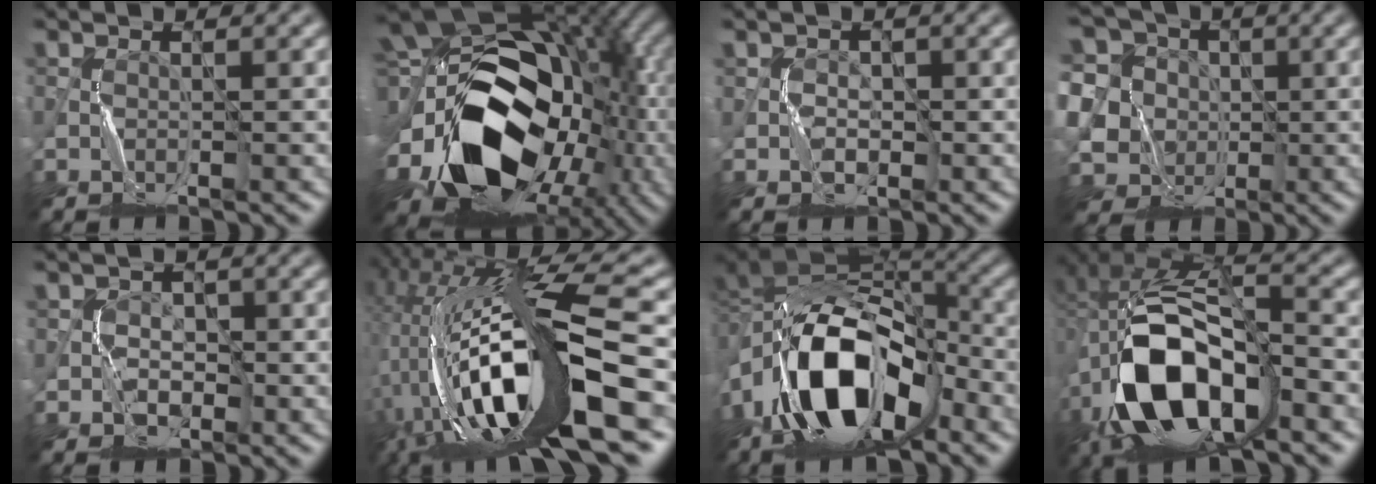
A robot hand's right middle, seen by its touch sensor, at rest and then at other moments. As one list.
[{"total": 19.6, "force": [-3.5, 14.0, 13.2], "torque": [-0.251, -0.024, -0.043]}, {"total": 1.6, "force": [-0.3, 1.4, 0.6], "torque": [-0.005, -0.002, -0.005]}, {"total": 13.9, "force": [0.9, 12.7, 5.6], "torque": [-0.176, 0.025, -0.011]}, {"total": 2.2, "force": [-0.6, 2.0, 0.8], "torque": [-0.004, -0.001, -0.010]}, {"total": 17.3, "force": [-6.2, 5.4, 15.2], "torque": [-0.284, 0.014, -0.111]}, {"total": 13.9, "force": [-4.4, 7.5, 10.8], "torque": [-0.195, 0.012, -0.089]}, {"total": 13.4, "force": [-4.4, 6.6, 10.8], "torque": [-0.214, 0.010, -0.083]}]